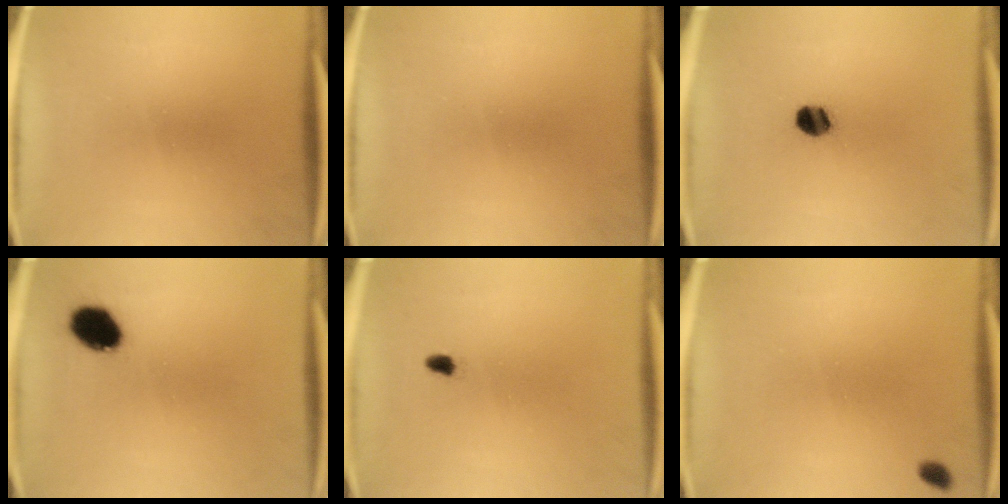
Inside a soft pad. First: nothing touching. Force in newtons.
{"total": 0.0}
{"total": 4.8}
{"total": 8.0}
{"total": 1.3}
{"total": 1.2}